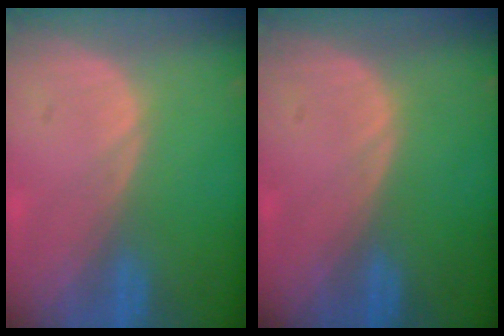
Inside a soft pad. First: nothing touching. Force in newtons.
{"total": 0.0}